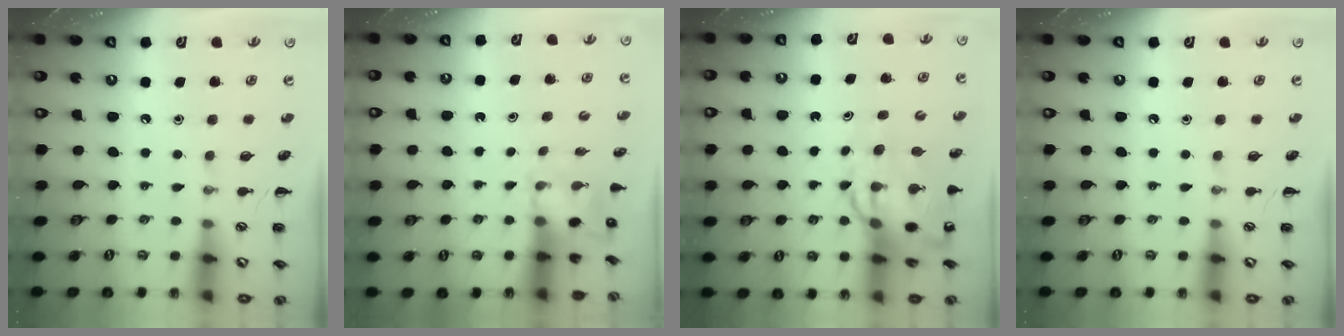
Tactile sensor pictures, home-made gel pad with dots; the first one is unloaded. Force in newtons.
{"total": 2.4, "press": 2.3, "slide": 0.8}
{"total": 10.6, "press": 10.2, "slide": 2.6}
{"total": 0.0}